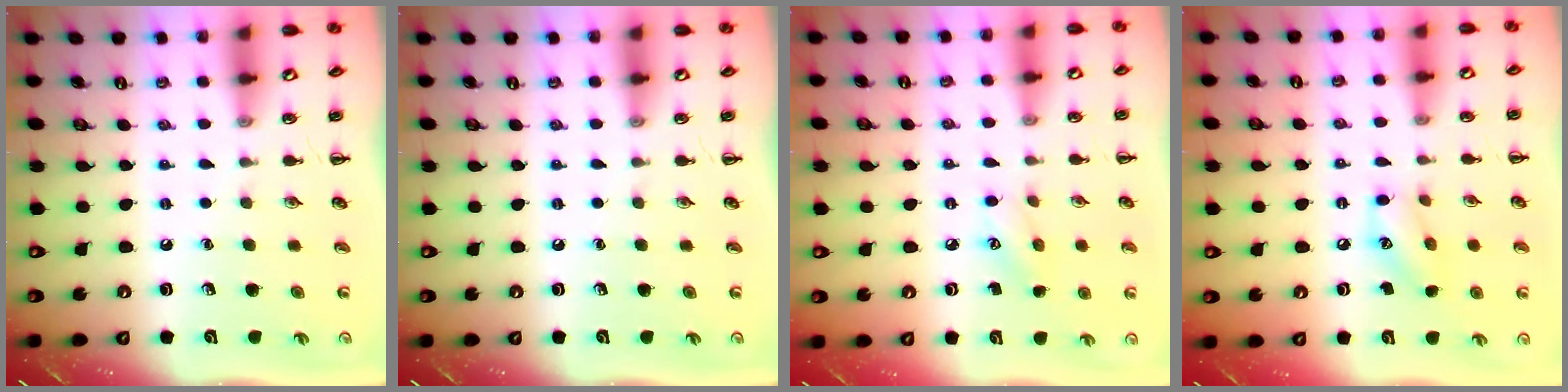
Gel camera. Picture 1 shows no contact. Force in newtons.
{"total": 0.0}
{"total": 6.2, "press": 6.0, "slide": 1.3}
{"total": 9.6, "press": 9.6, "slide": 1.1}